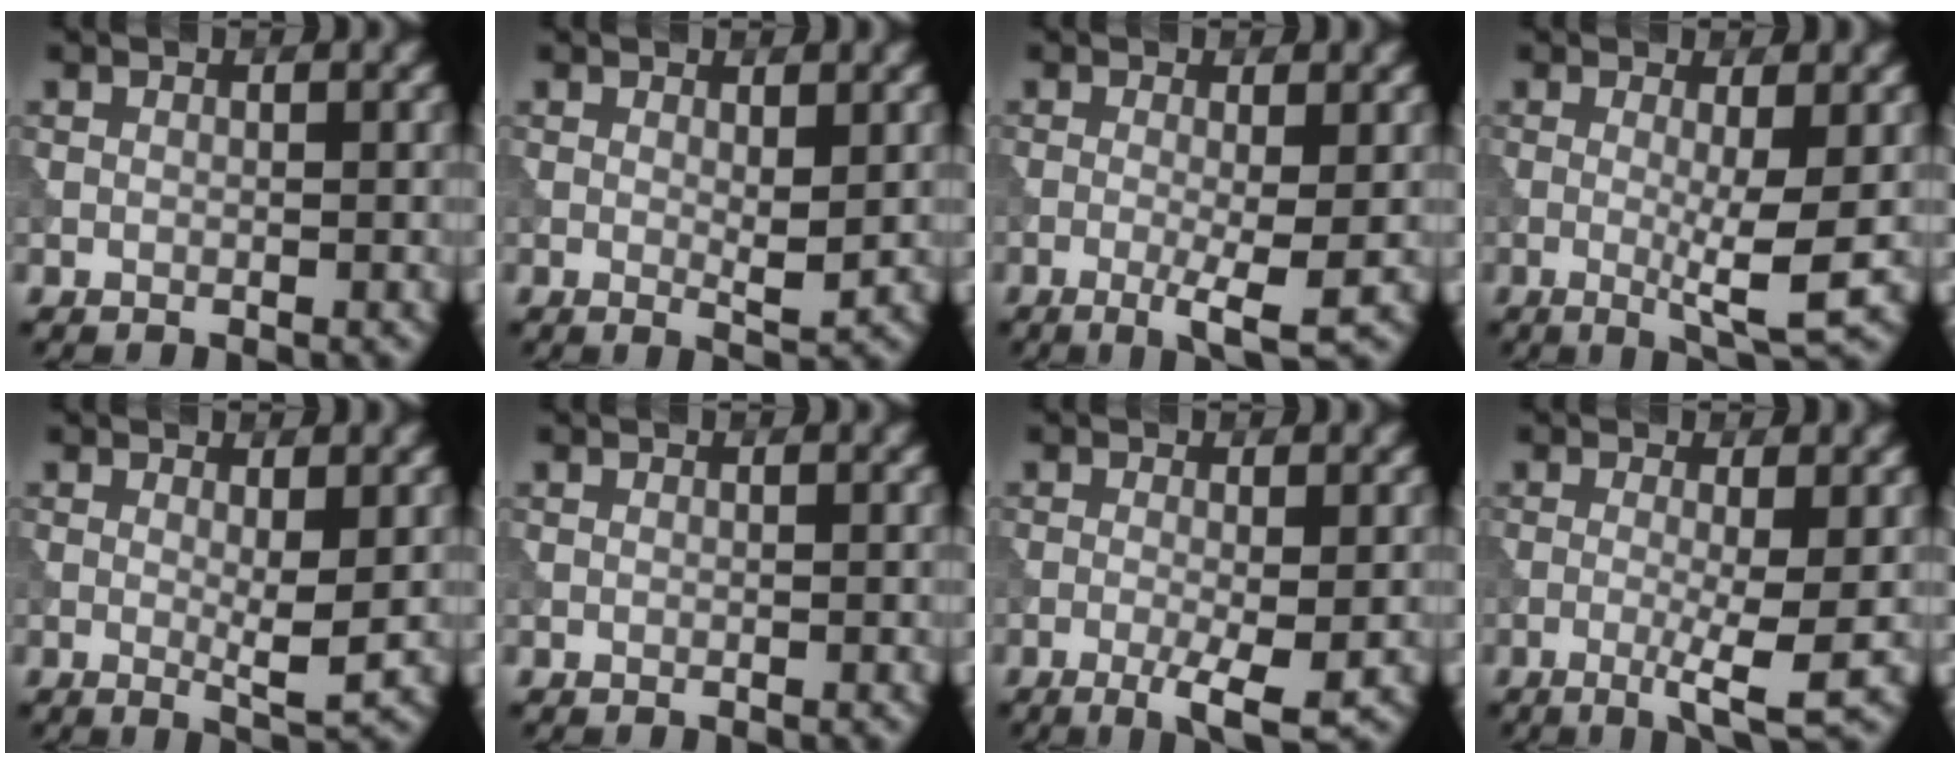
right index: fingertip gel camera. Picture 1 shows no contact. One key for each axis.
{"total": 1.6, "fx": 0.4, "fy": 0.3, "fz": 1.5, "tx": -0.024, "ty": -0.006, "tz": 0.008}
{"total": 3.6, "fx": -0.8, "fy": 0.5, "fz": 3.5, "tx": -0.061, "ty": -0.010, "tz": -0.015}
{"total": 4.1, "fx": -0.2, "fy": 0.4, "fz": 4.1, "tx": -0.067, "ty": -0.013, "tz": -0.004}
{"total": 2.5, "fx": 0.2, "fy": 0.3, "fz": 2.5, "tx": -0.039, "ty": -0.010, "tz": 0.005}
{"total": 0.0}
{"total": 3.7, "fx": -1.2, "fy": 0.6, "fz": 3.5, "tx": -0.060, "ty": -0.009, "tz": -0.020}
{"total": 4.0, "fx": -0.8, "fy": 0.5, "fz": 3.8, "tx": -0.067, "ty": -0.009, "tz": -0.016}